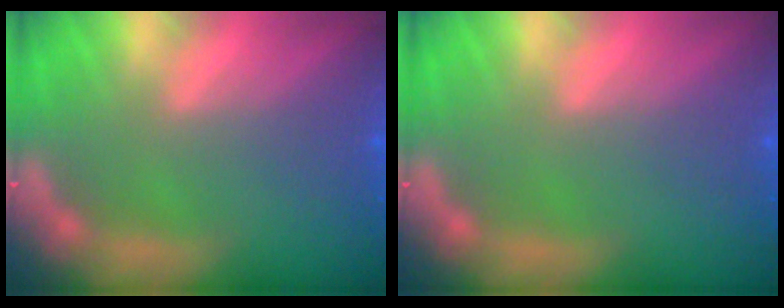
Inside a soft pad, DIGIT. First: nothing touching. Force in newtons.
{"total": 0.0}